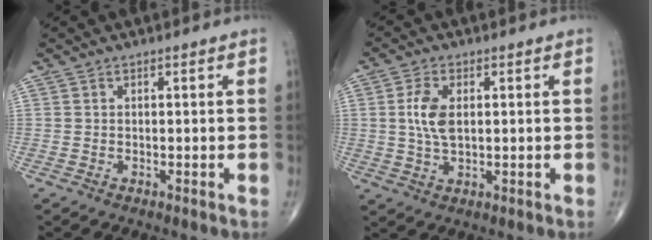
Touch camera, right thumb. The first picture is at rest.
{"total": 5.9, "force": [0.9, 3.2, 4.9], "torque": [-0.105, -0.001, 0.017]}